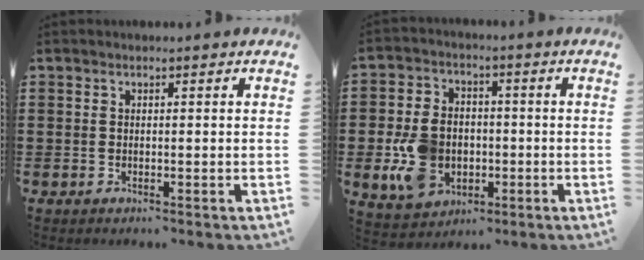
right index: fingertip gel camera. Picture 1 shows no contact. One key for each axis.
{"total": 9.3, "fx": -1.9, "fy": 6.8, "fz": 6.0, "tx": -0.159, "ty": 0.009, "tz": -0.038}